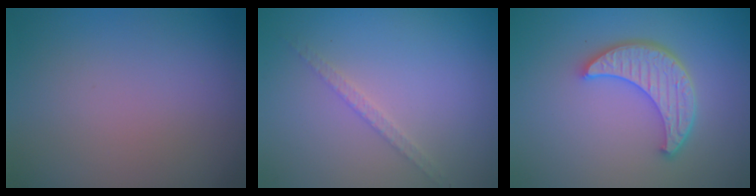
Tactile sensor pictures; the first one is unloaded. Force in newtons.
{"total": 1.3, "press": 1.3, "slide": 0.2}
{"total": 5.1, "press": 4.0, "slide": 3.1}